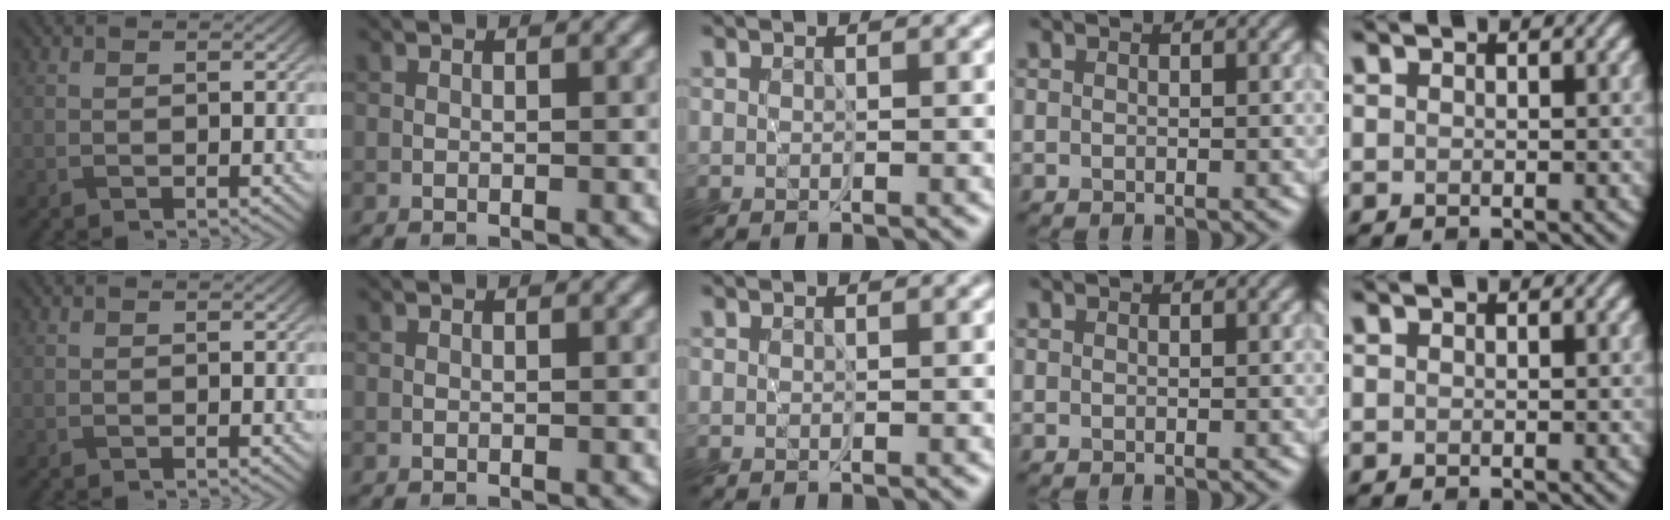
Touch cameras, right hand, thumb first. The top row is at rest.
{}